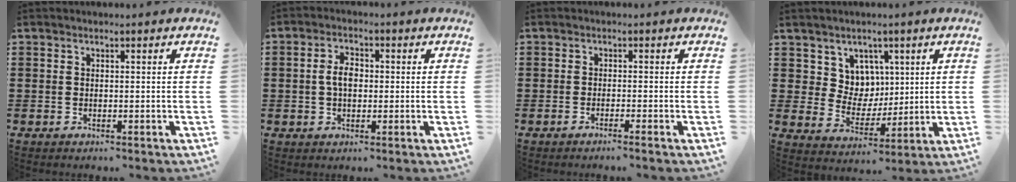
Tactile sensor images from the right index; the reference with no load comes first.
{"total": 3.9, "force": [0.0, 2.2, 3.2], "torque": [-0.064, 0.008, -0.002]}
{"total": 1.1, "force": [-0.9, -0.3, 0.6], "torque": [-0.012, -0.002, -0.017]}
{"total": 6.7, "force": [3.2, 5.8, 1.0], "torque": [-0.049, -0.003, 0.062]}